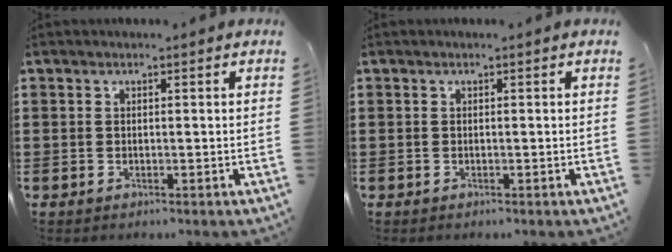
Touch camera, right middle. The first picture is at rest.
{"total": 0.6, "force": [-0.5, 0.2, 0.2], "torque": [-0.005, -0.002, -0.010]}